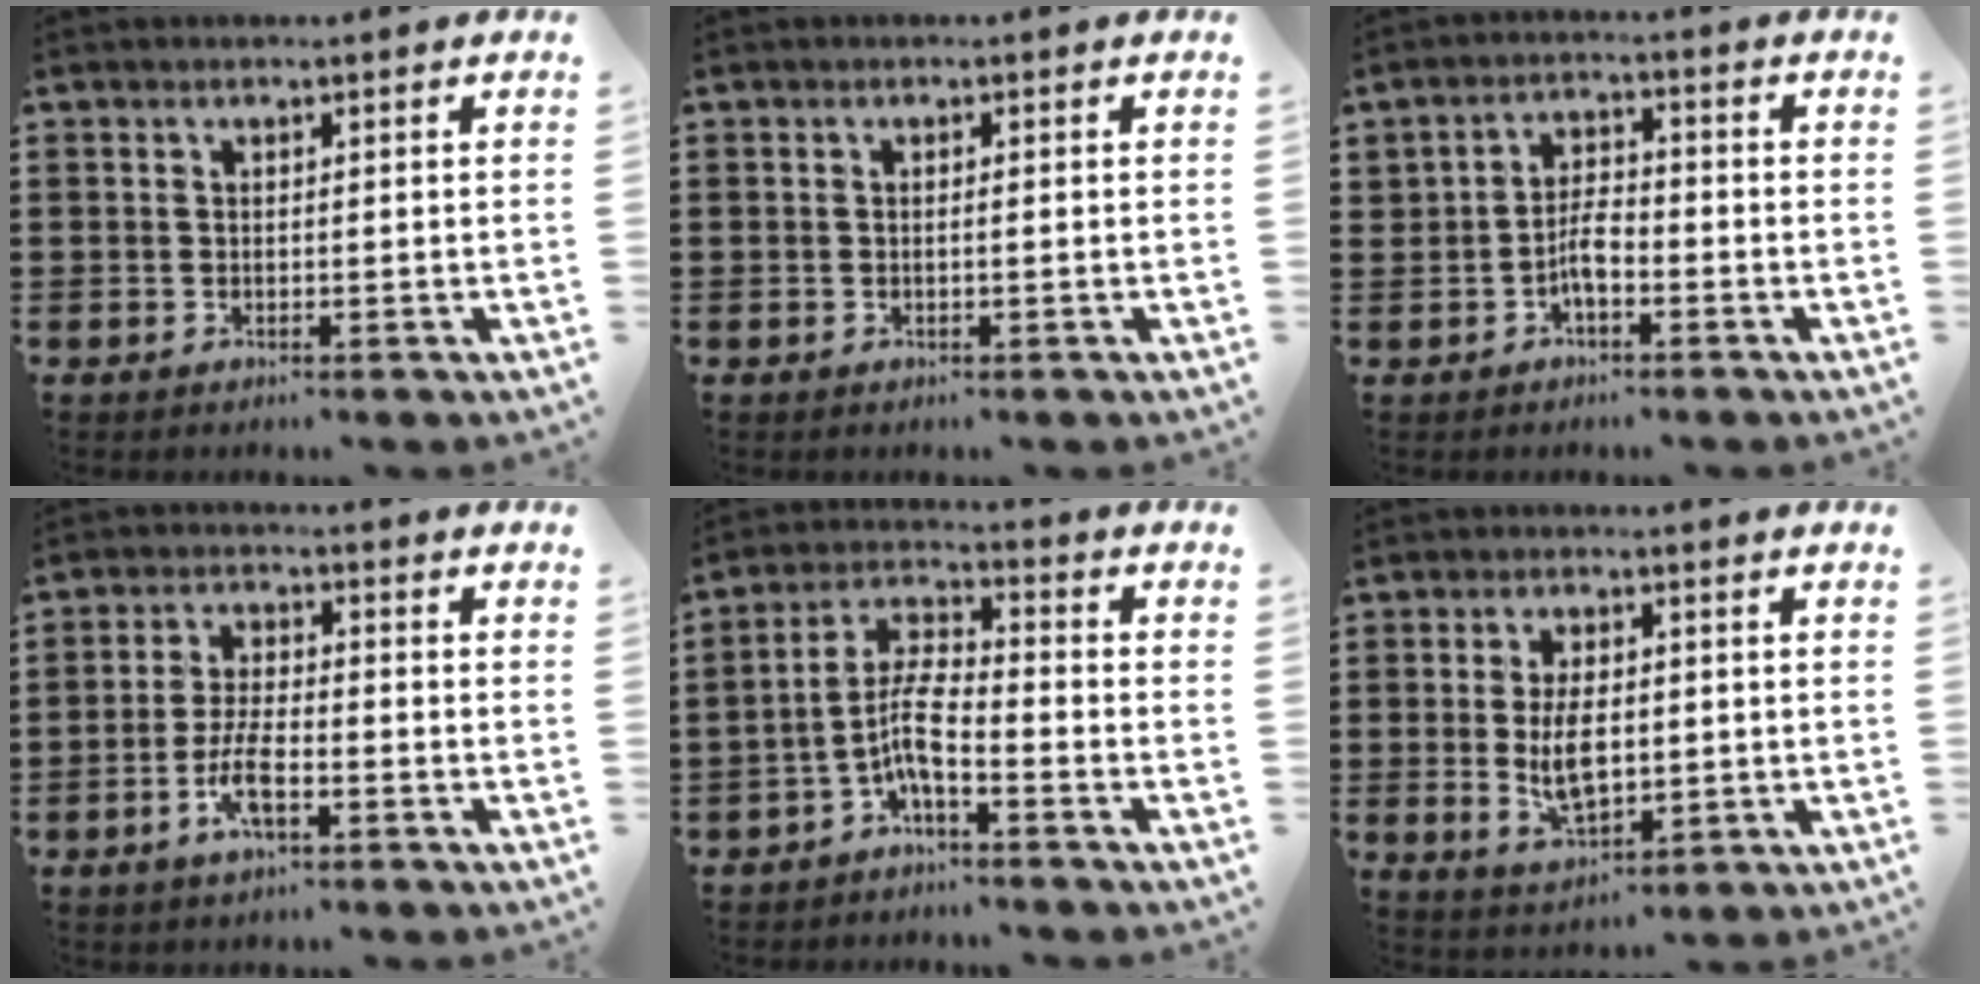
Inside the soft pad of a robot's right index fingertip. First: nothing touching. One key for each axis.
{"total": 0.7, "fx": -0.1, "fy": -0.1, "fz": 0.7, "tx": -0.012, "ty": -0.007, "tz": -0.001}
{"total": 3.8, "fx": -1.5, "fy": 1.9, "fz": 2.9, "tx": -0.060, "ty": 0.001, "tz": -0.031}
{"total": 5.6, "fx": -2.5, "fy": 1.6, "fz": 4.8, "tx": -0.108, "ty": -0.007, "tz": -0.050}
{"total": 6.8, "fx": -3.5, "fy": 1.5, "fz": 5.6, "tx": -0.133, "ty": -0.009, "tz": -0.073}
{"total": 6.7, "fx": -0.3, "fy": 3.5, "fz": 5.7, "tx": -0.119, "ty": -0.005, "tz": -0.011}